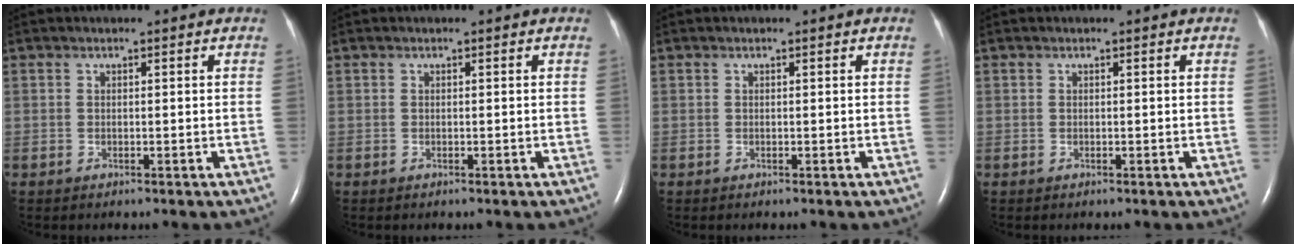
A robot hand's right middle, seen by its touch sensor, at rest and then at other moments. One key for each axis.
{"total": 0.0}
{"total": 0.0}
{"total": 0.0}